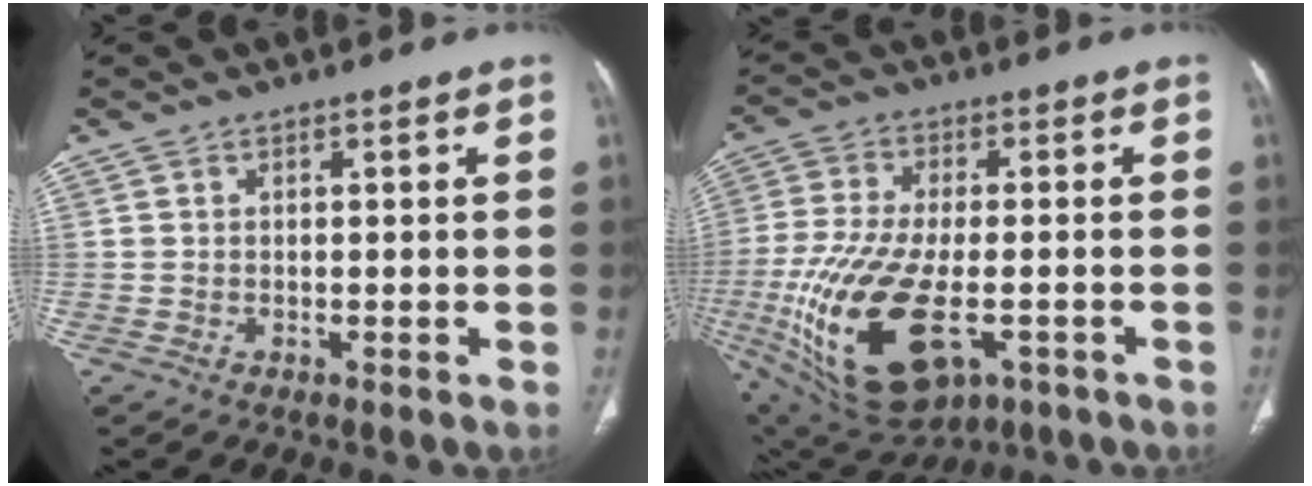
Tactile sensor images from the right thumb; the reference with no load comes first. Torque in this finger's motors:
{"motor_torque": [0.62, 0.65, 2.00, -0.78, 0.64]}